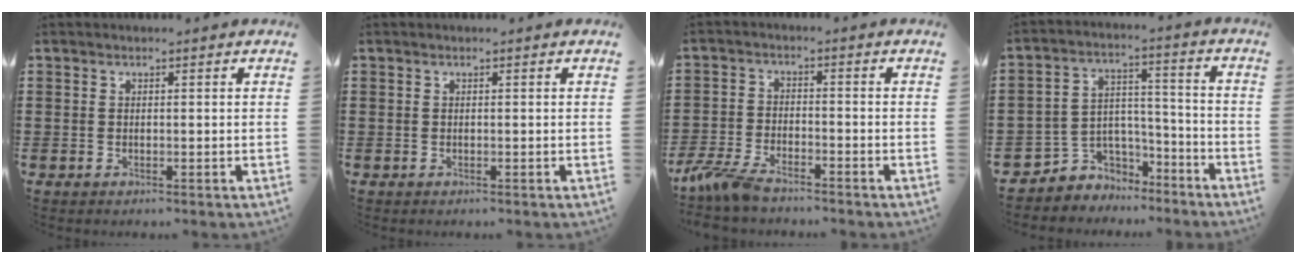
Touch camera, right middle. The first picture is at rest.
{"total": 0.0}
{"total": 5.7, "force": [-4.8, 1.2, 2.8], "torque": [-0.088, -0.013, -0.101]}
{"total": 4.8, "force": [-3.8, 3.0, -0.4], "torque": [-0.007, 0.006, -0.077]}